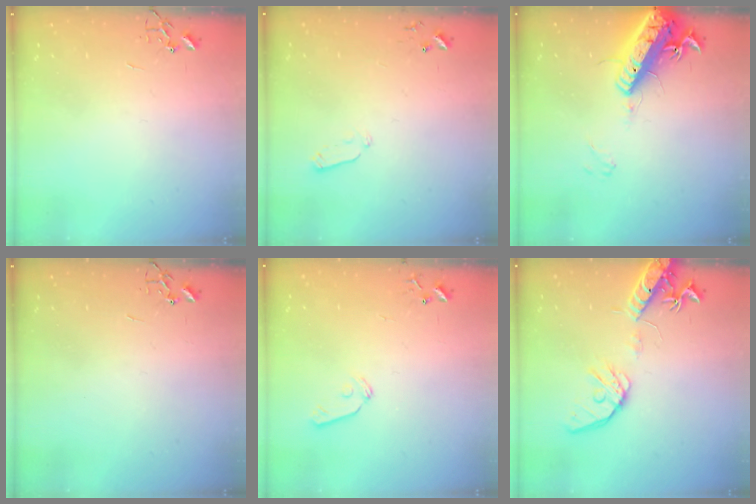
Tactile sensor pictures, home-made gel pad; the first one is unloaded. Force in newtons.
{"total": 4.6, "press": 4.5, "slide": 0.9}
{"total": 19.0, "press": 18.7, "slide": 3.7}
{"total": 0.0}
{"total": 7.3, "press": 7.3, "slide": 0.7}
{"total": 16.5, "press": 16.2, "slide": 2.8}